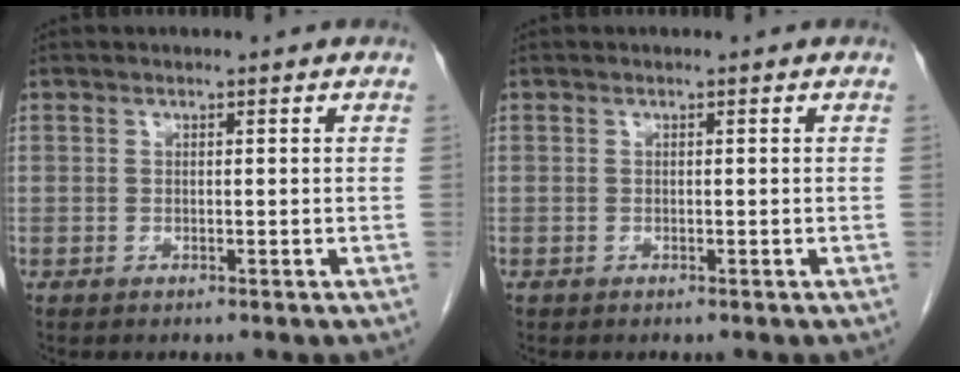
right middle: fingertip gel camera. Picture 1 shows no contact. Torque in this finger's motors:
{"motor_torque": [1.22, -0.92, 0.28, 0.05]}